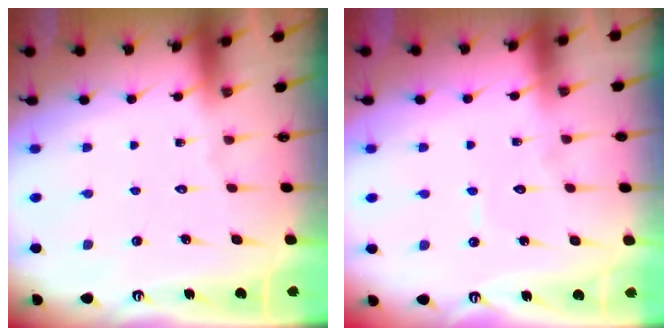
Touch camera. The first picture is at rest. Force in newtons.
{"total": 3.8, "press": 3.7, "slide": 0.4}